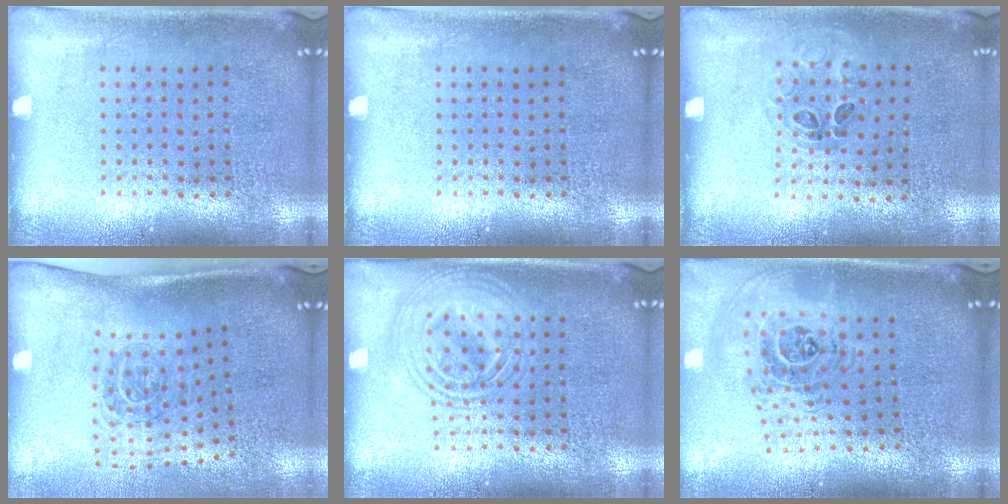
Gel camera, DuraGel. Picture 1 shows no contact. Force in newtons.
{"total": 0.0}
{"total": 1.0, "press": 0.7, "slide": 0.6}
{"total": 1.9, "press": 1.2, "slide": 1.5}
{"total": 2.8, "press": 2.8, "slide": 0.4}
{"total": 1.3, "press": 1.2, "slide": 0.6}